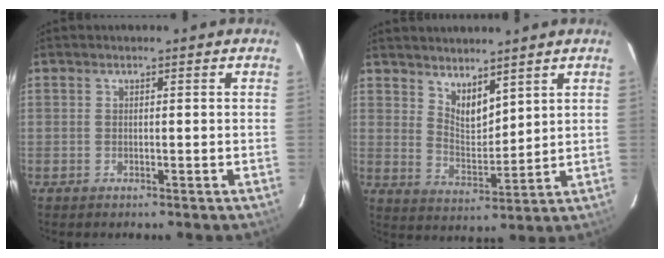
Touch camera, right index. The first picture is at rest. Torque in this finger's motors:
{"motor_torque": [0.14, 0.23, 0.05, 0.03]}